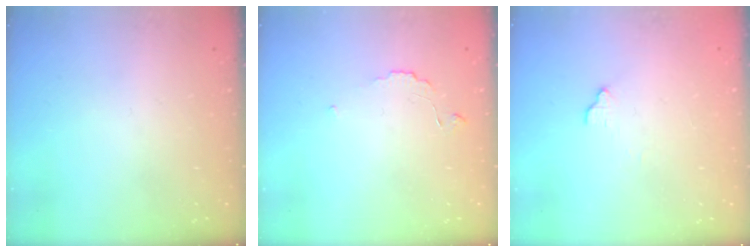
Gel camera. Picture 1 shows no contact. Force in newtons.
{"total": 4.9, "press": 4.9, "slide": 0.5}
{"total": 4.4, "press": 4.3, "slide": 0.2}